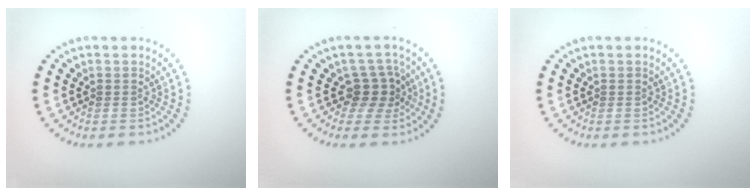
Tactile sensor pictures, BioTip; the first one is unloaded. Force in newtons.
{"total": 2.6, "press": 2.0, "slide": 1.7}
{"total": 0.0}